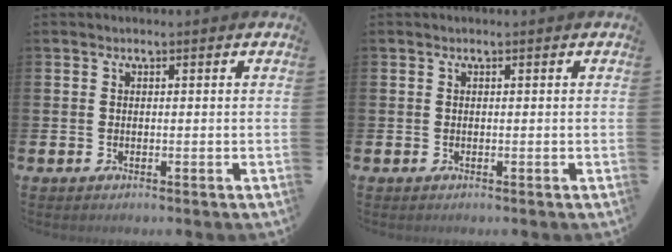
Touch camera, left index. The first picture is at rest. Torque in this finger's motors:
{"motor_torque": [0.00, 0.00, 0.00, -0.01]}